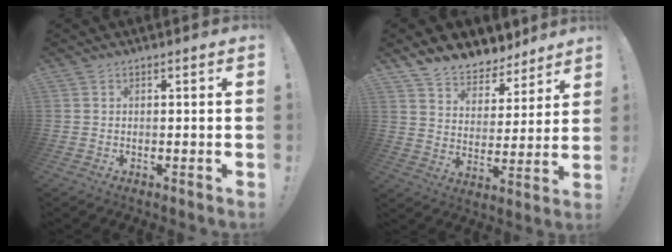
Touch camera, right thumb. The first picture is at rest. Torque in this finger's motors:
{"motor_torque": [0.09, 0.71, 0.19, 0.15, 0.00]}